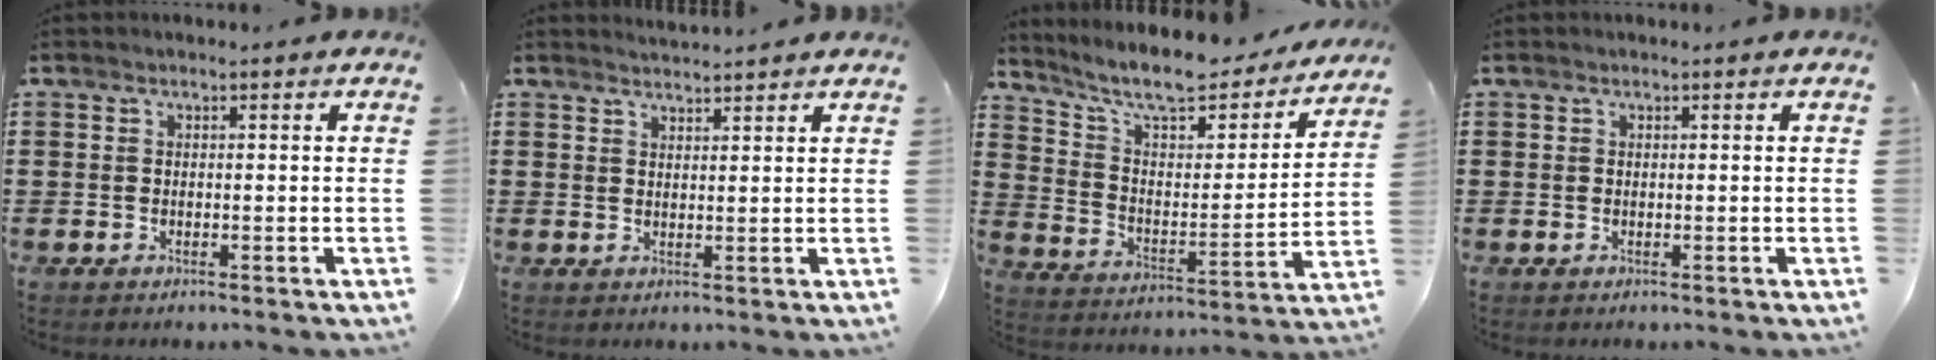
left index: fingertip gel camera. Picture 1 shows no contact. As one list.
[{"total": 2.0, "force": [2.0, -0.3, 0.0], "torque": [-0.004, -0.006, 0.039]}, {"total": 9.8, "force": [8.3, 1.8, 4.8], "torque": [-0.118, -0.055, 0.141]}, {"total": 0.0}]